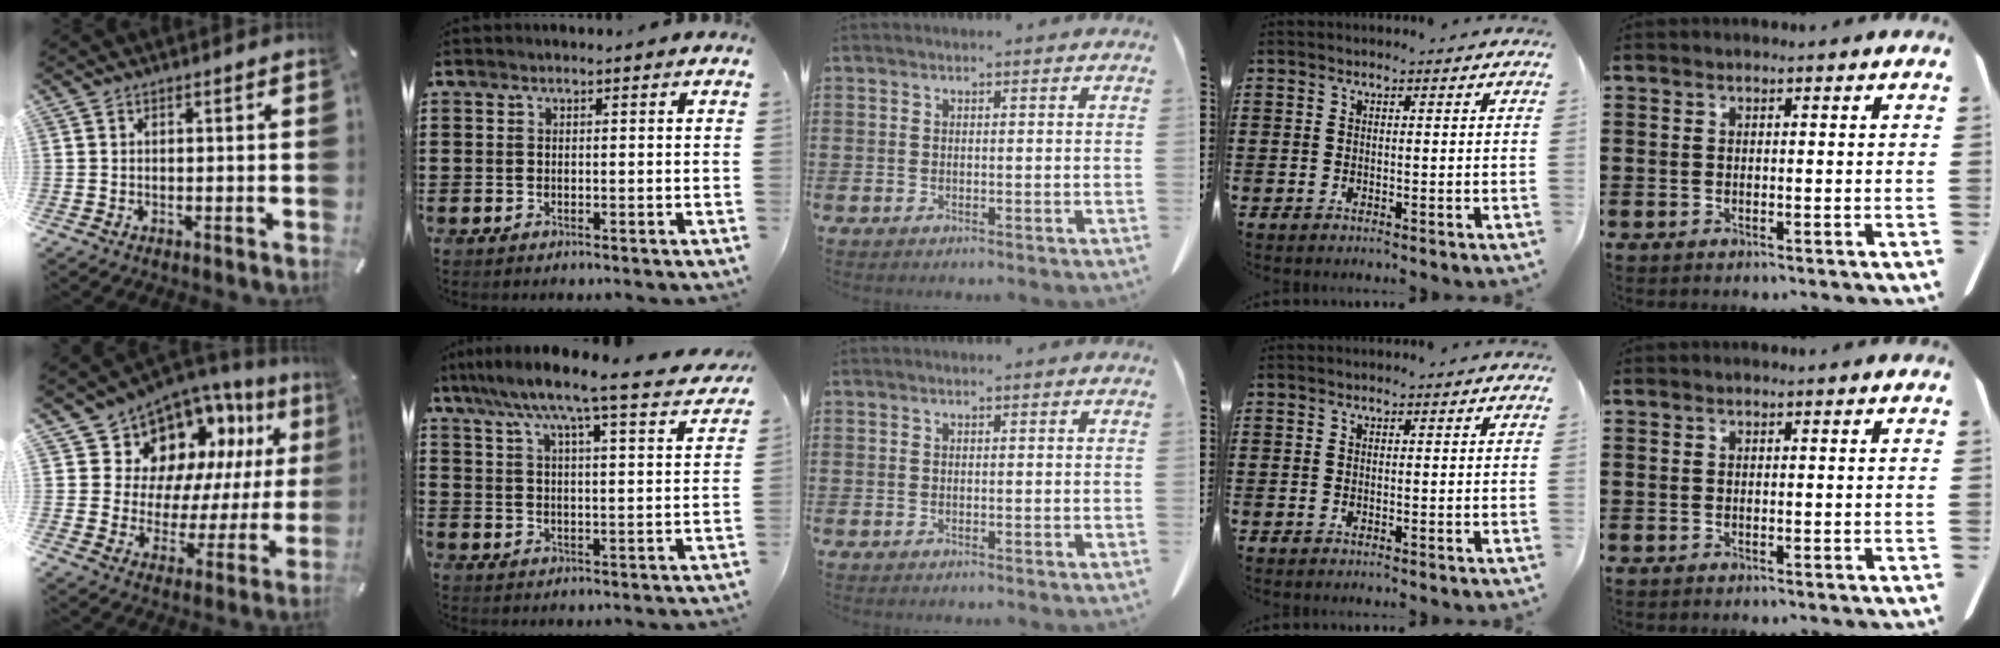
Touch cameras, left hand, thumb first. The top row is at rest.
{"thumb": {"total": 12.8, "force": [8.1, 9.1, 4.0], "torque": [-0.073, -0.082, 0.149]}, "index": {"total": 7.8, "force": [6.6, -0.1, 4.1], "torque": [-0.105, -0.038, 0.107]}}